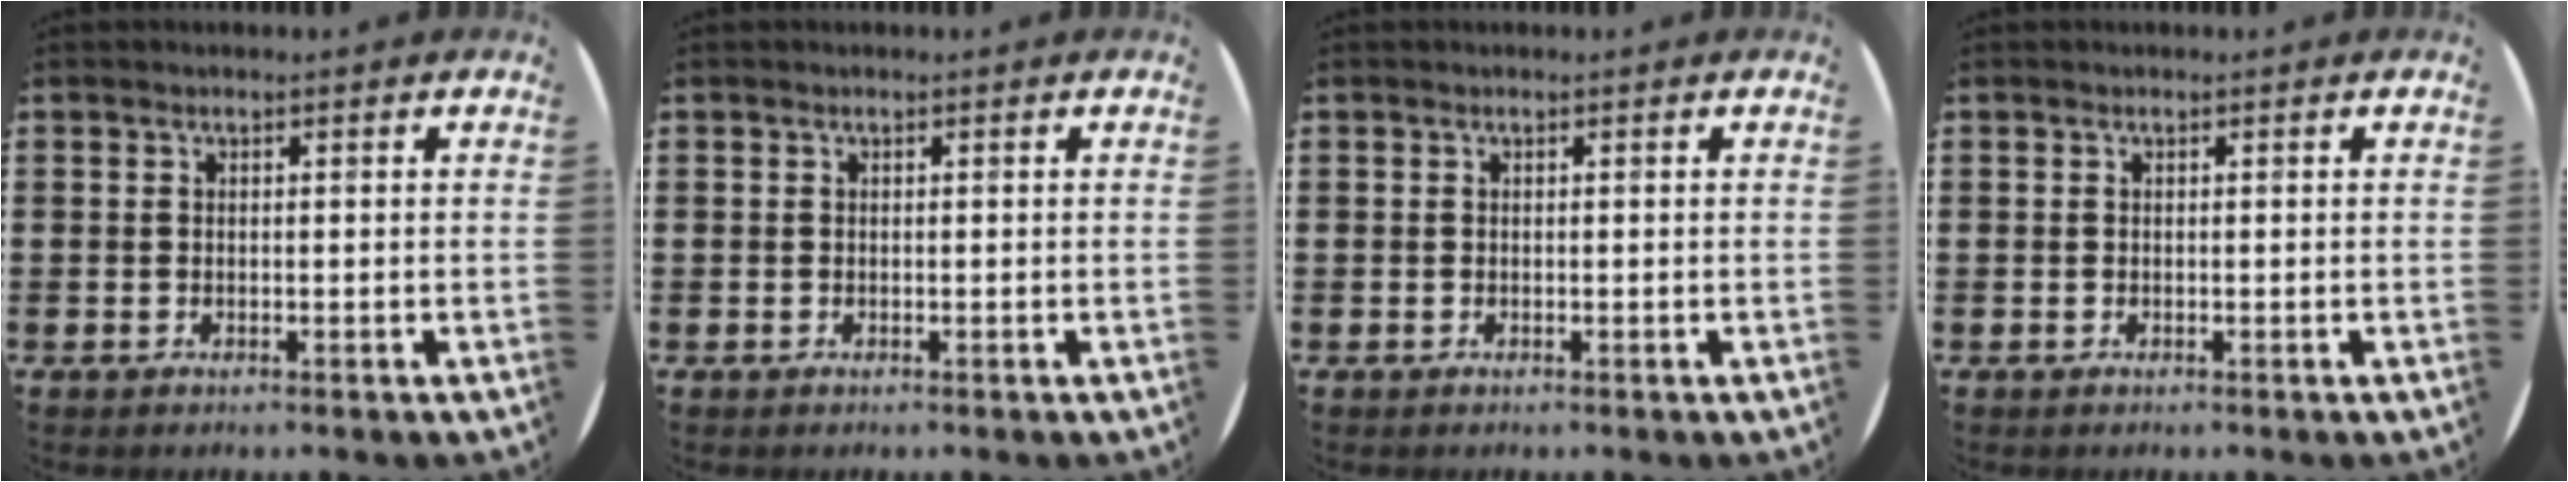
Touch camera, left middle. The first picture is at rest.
{"total": 0.0}
{"total": 0.0}
{"total": 0.0}